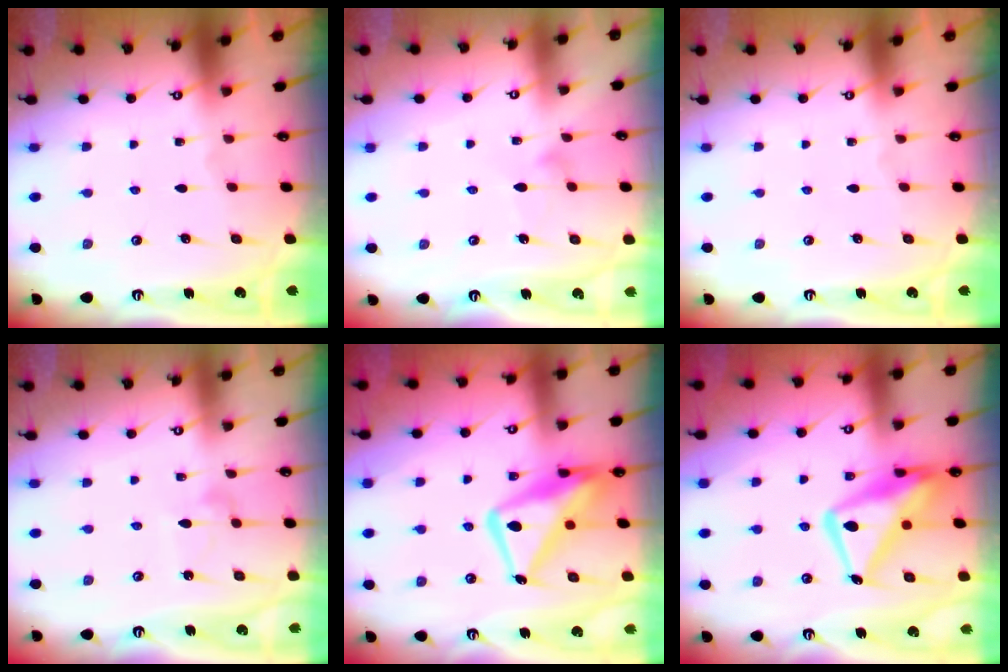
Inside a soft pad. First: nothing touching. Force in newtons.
{"total": 4.3, "press": 4.3, "slide": 0.1}
{"total": 0.0}
{"total": 6.6, "press": 6.6, "slide": 0.4}
{"total": 16.5, "press": 16.4, "slide": 1.4}
{"total": 15.6, "press": 15.5, "slide": 1.5}